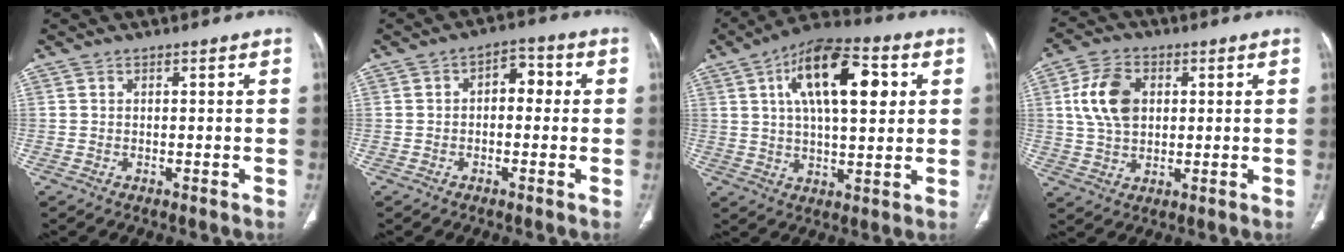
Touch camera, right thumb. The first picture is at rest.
{"total": 5.1, "force": [0.3, 3.2, 4.0], "torque": [-0.034, 0.018, -0.007]}
{"total": 17.8, "force": [5.5, 7.7, 15.1], "torque": [-0.229, 0.006, 0.083]}
{"total": 10.3, "force": [2.1, 7.0, 7.2], "torque": [-0.127, 0.003, 0.040]}